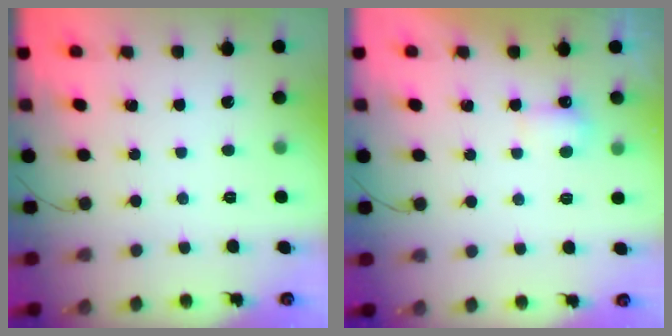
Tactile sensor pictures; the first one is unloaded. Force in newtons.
{"total": 2.8, "press": 2.7, "slide": 0.6}